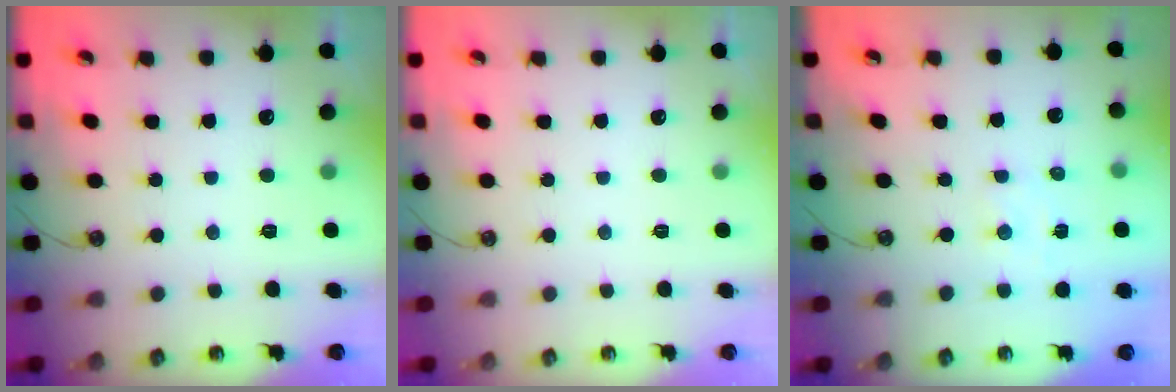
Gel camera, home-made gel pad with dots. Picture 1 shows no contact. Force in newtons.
{"total": 0.0}
{"total": 2.2, "press": 2.2, "slide": 0.4}